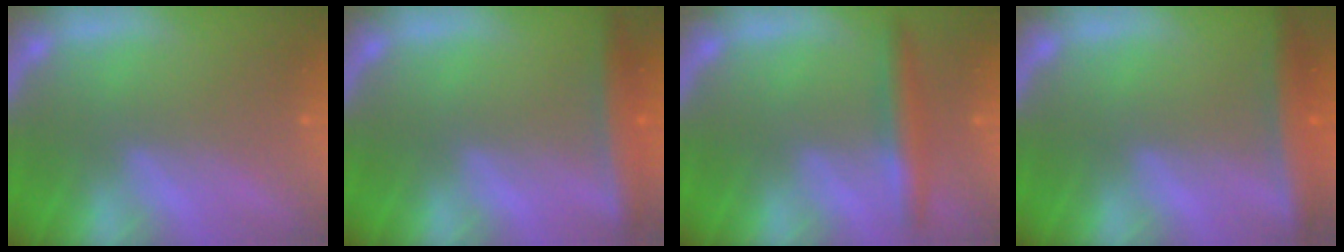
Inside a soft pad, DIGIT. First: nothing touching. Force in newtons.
{"total": 4.0}
{"total": 3.5}
{"total": 4.5}